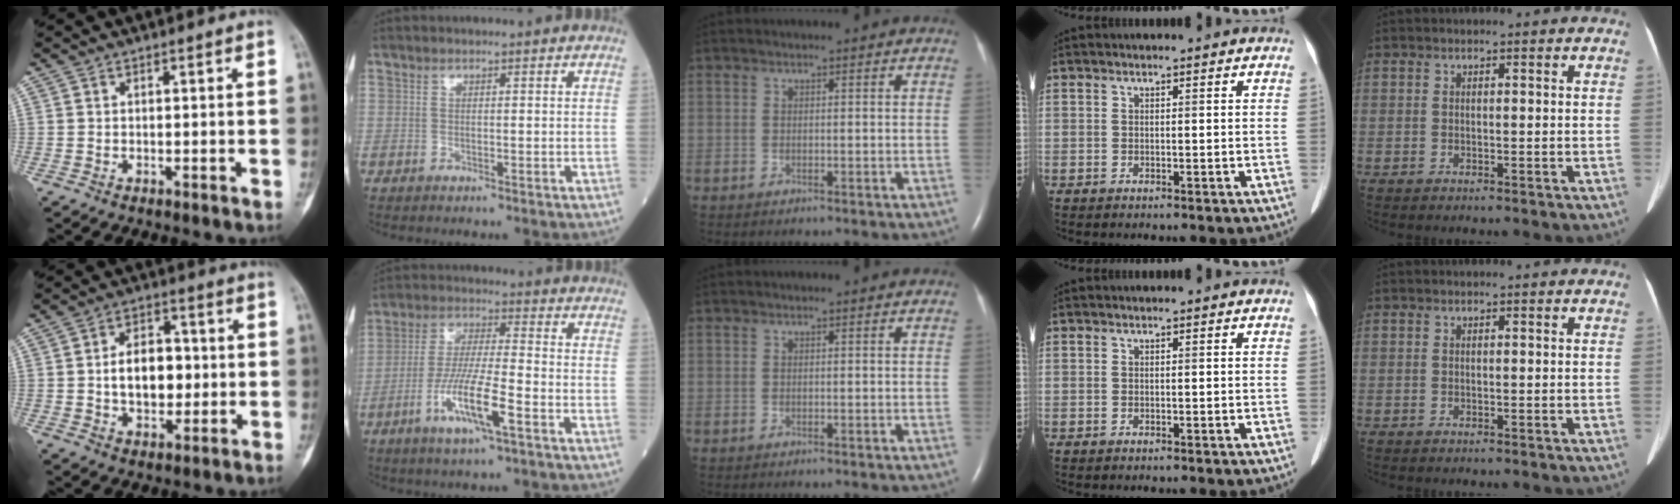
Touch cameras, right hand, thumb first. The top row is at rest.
{"thumb": {"total": 10.0, "force": [-0.2, 6.6, 7.5], "torque": [-0.090, 0.015, -0.006]}, "index": {"total": 10.3, "force": [-4.4, 0.8, 9.2], "torque": [-0.182, -0.011, -0.084]}}